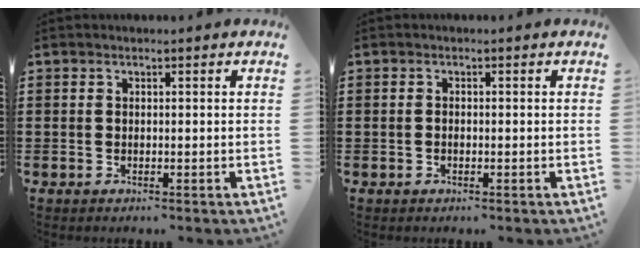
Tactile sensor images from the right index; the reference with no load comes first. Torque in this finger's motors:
{"motor_torque": [-0.78, 1.36, -0.02, -0.01]}